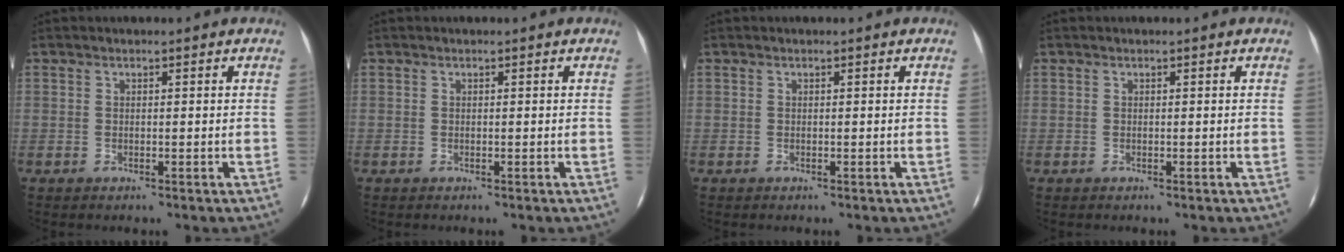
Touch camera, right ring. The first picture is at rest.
{"total": 0.0}
{"total": 0.0}
{"total": 0.0}